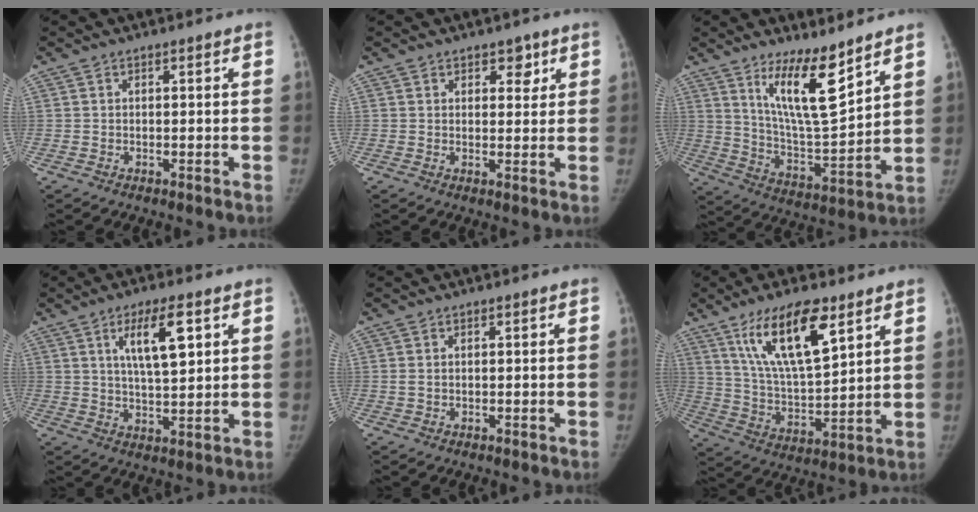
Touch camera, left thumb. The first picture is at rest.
{"total": 3.5, "force": [2.0, 2.3, 1.6], "torque": [0.008, -0.011, 0.028]}
{"total": 13.6, "force": [8.8, 3.1, 10.0], "torque": [-0.155, -0.079, 0.169]}
{"total": 9.7, "force": [3.9, 3.1, 8.3], "torque": [-0.130, -0.017, 0.071]}
{"total": 1.0, "force": [0.3, 0.6, 0.7], "torque": [-0.019, 0.006, 0.010]}
{"total": 16.5, "force": [9.2, 5.4, 12.6], "torque": [-0.203, -0.042, 0.175]}